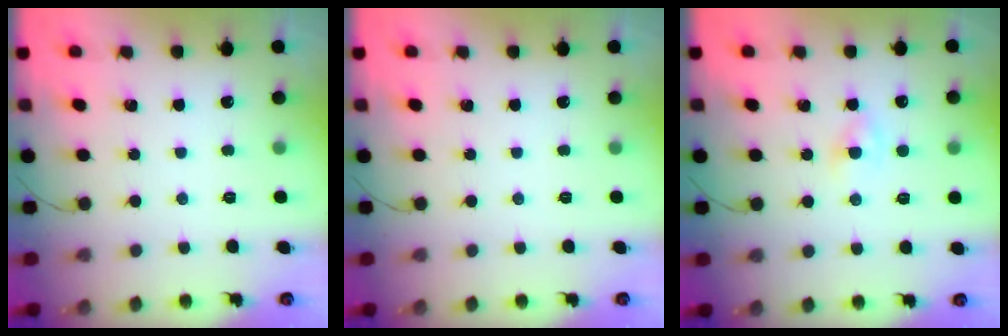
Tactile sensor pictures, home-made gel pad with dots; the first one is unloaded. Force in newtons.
{"total": 0.0}
{"total": 2.0, "press": 1.9, "slide": 0.7}